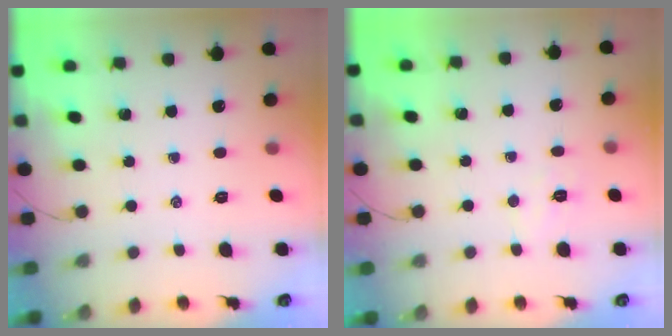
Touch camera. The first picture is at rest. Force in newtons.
{"total": 4.3, "press": 4.2, "slide": 0.9}